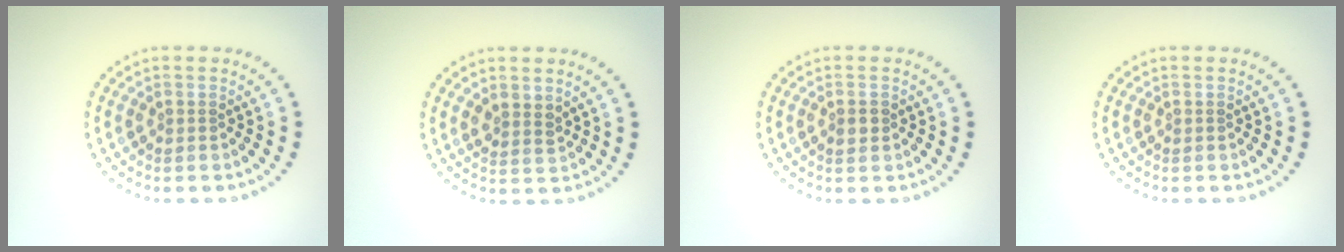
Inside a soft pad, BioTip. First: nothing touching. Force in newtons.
{"total": 1.6, "press": 1.3, "slide": 0.9}
{"total": 1.0, "press": 1.0, "slide": 0.0}
{"total": 0.0}